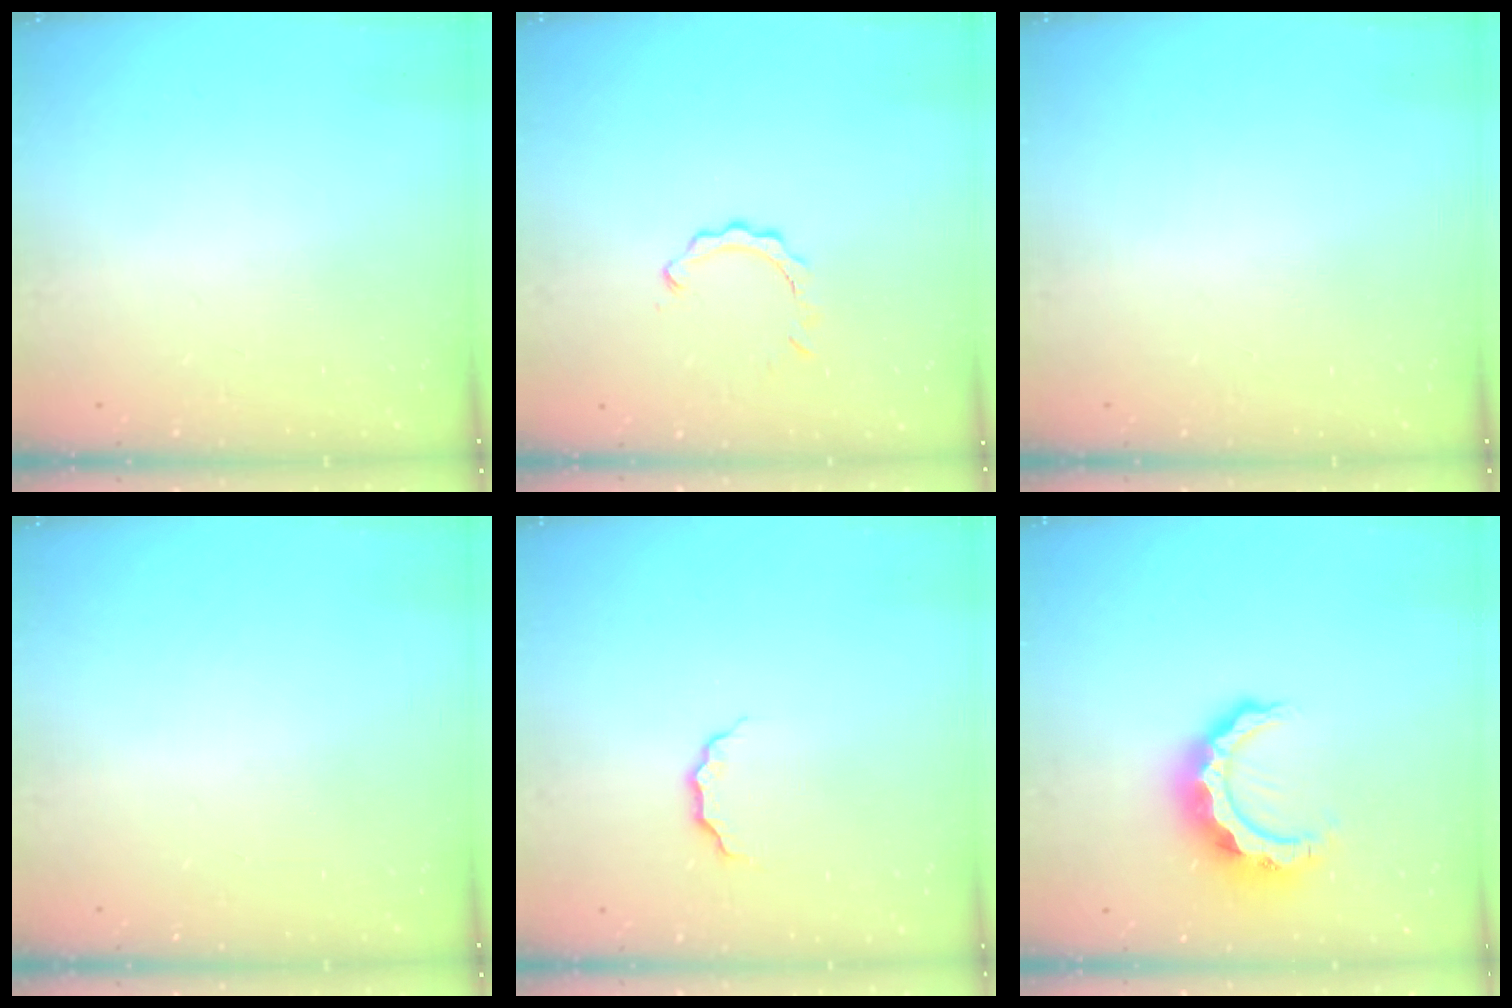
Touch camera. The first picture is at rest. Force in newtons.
{"total": 2.7, "press": 2.7, "slide": 0.3}
{"total": 0.0}
{"total": 0.0}
{"total": 2.7, "press": 2.6, "slide": 0.3}
{"total": 9.9, "press": 9.8, "slide": 1.1}